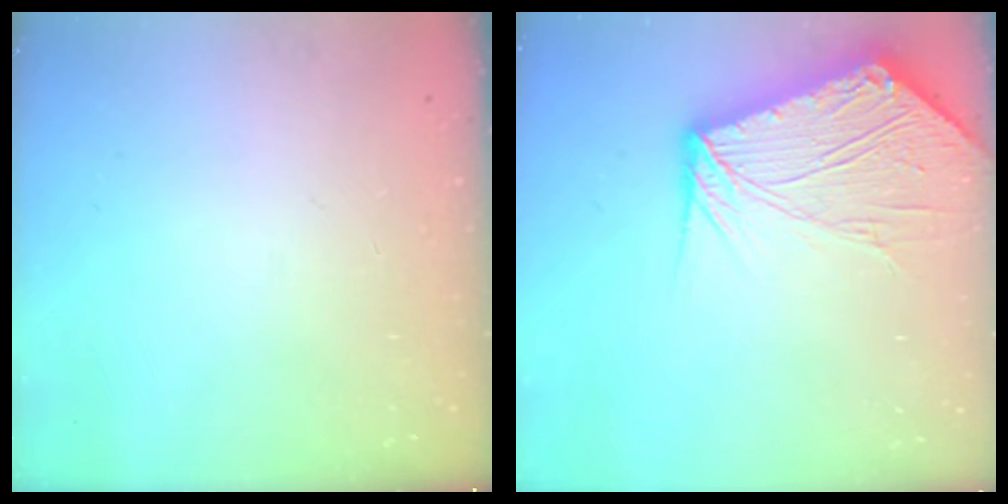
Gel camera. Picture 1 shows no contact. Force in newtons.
{"total": 16.8, "press": 16.7, "slide": 2.1}